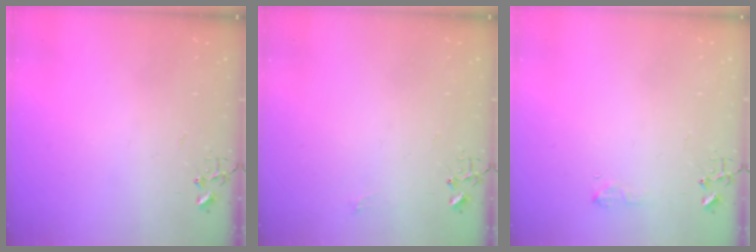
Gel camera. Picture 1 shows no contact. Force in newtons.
{"total": 5.0, "press": 5.0, "slide": 0.7}
{"total": 6.0, "press": 6.0, "slide": 0.6}